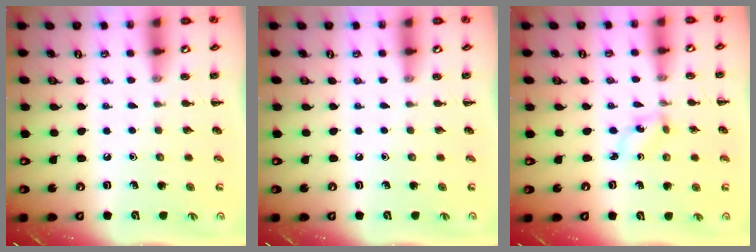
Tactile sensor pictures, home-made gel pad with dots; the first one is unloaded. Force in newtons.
{"total": 0.0}
{"total": 1.9, "press": 1.8, "slide": 0.7}